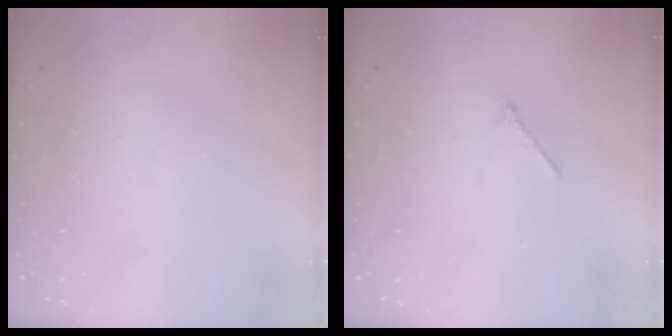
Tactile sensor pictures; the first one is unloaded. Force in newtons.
{"total": 0.8, "press": 0.7, "slide": 0.4}